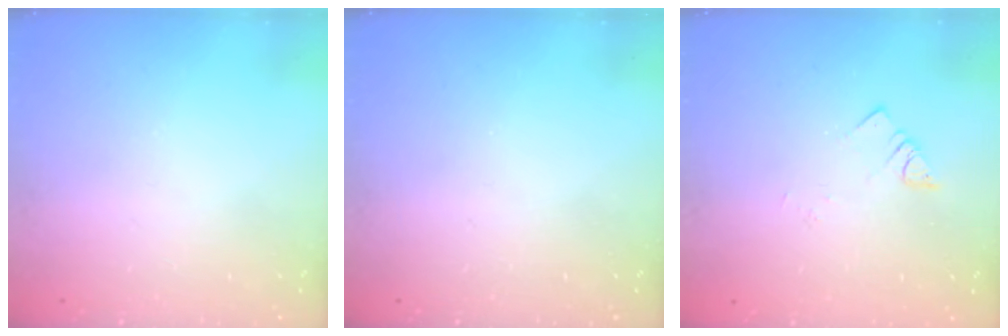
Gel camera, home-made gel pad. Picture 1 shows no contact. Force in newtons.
{"total": 0.0}
{"total": 1.9, "press": 1.9, "slide": 0.1}